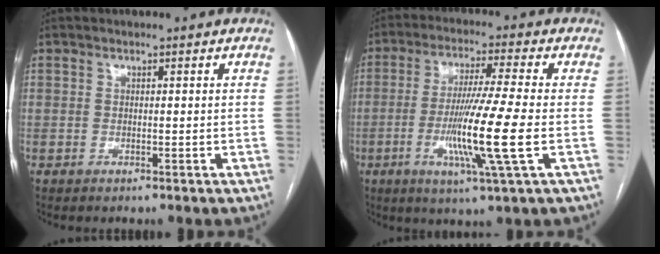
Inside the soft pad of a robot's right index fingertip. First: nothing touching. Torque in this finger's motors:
{"motor_torque": [1.94, -0.20, 0.96, 0.21]}